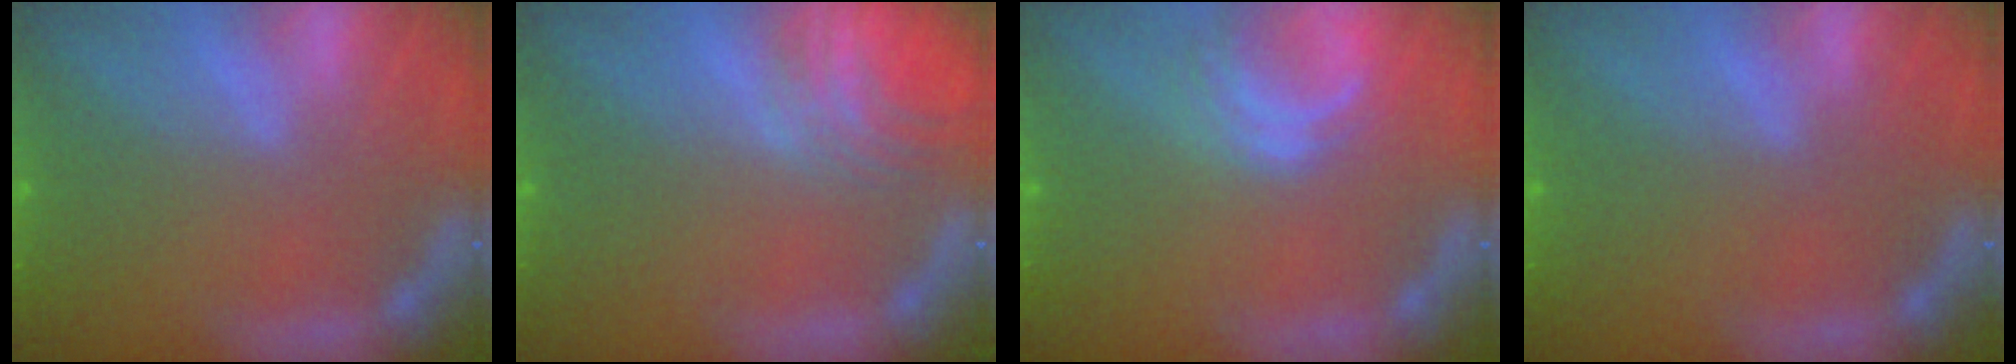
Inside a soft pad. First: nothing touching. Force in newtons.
{"total": 4.5}
{"total": 3.0}
{"total": 0.0}